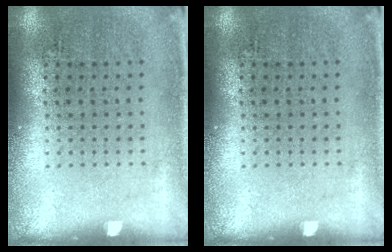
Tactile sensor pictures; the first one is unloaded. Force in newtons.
{"total": 0.0}